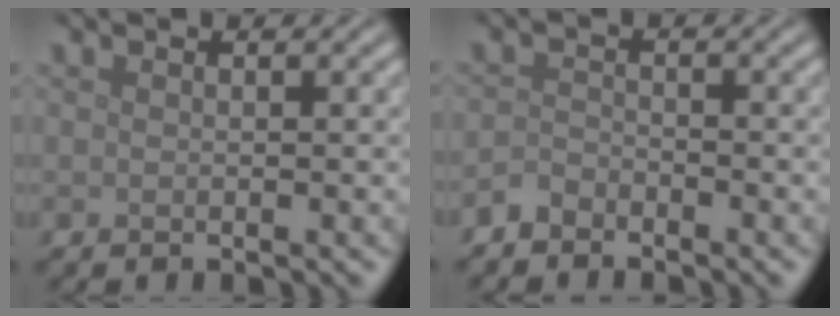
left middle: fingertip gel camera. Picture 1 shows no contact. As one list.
[{"total": 1.6, "force": [-1.4, 0.6, 0.2], "torque": [-0.004, 0.004, -0.034]}]